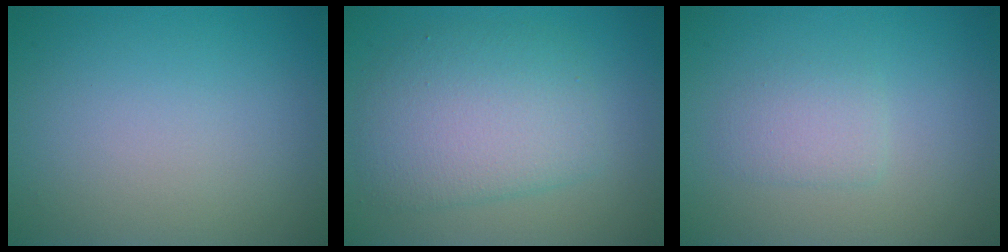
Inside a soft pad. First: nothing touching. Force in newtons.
{"total": 5.7, "press": 5.7, "slide": 0.1}
{"total": 1.7, "press": 1.7, "slide": 0.3}